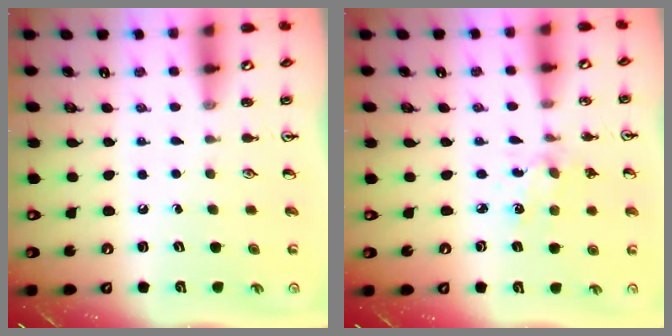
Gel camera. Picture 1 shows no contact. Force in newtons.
{"total": 2.4, "press": 2.4, "slide": 0.6}